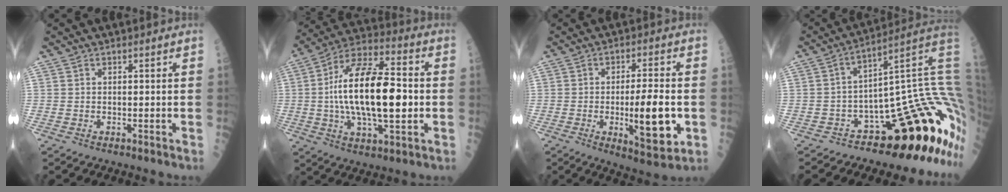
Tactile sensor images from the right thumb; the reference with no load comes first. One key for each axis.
{"total": 21.7, "fx": -0.2, "fy": 8.8, "fz": 19.8, "tx": -0.348, "ty": 0.021, "tz": -0.009}
{"total": 12.2, "fx": -2.1, "fy": 3.4, "fz": 11.5, "tx": -0.165, "ty": -0.004, "tz": -0.025}
{"total": 18.8, "fx": -2.5, "fy": 6.3, "fz": 17.5, "tx": -0.106, "ty": 0.106, "tz": -0.028}